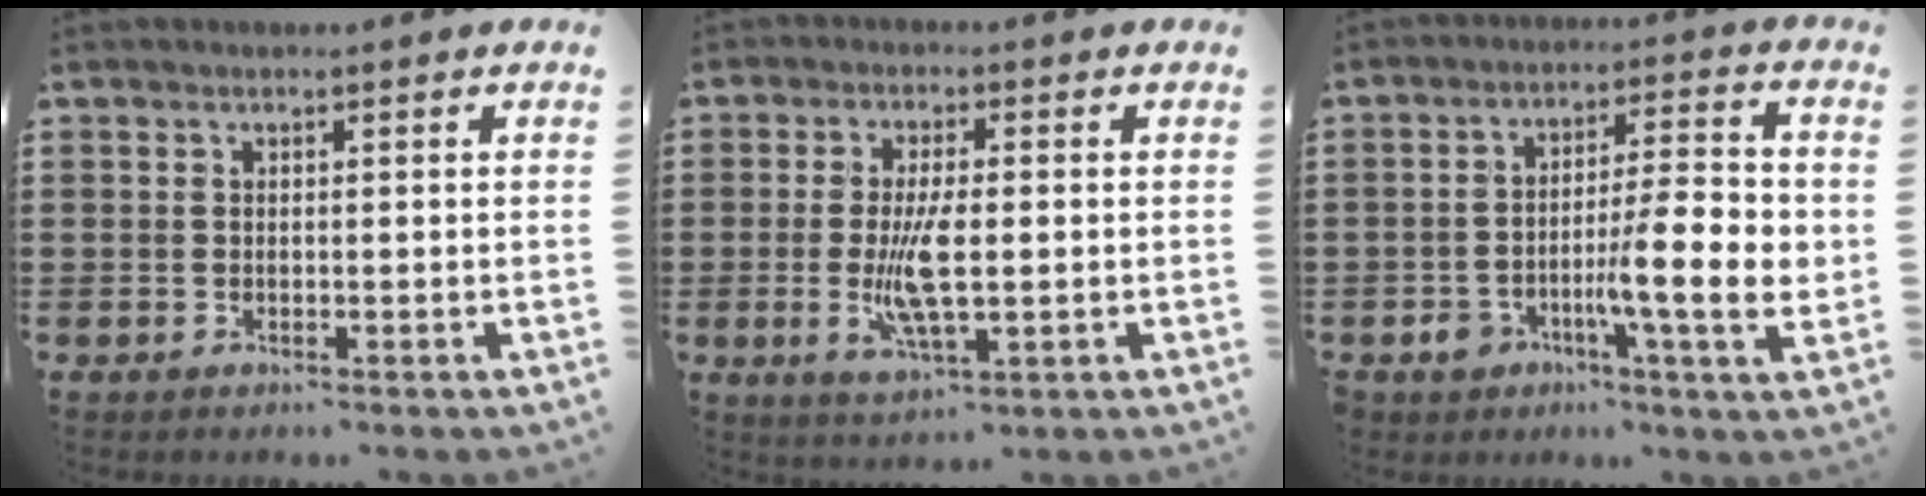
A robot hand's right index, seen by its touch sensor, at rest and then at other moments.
{"total": 7.8, "force": [-0.6, 2.4, 7.4], "torque": [-0.157, -0.010, -0.015]}
{"total": 10.8, "force": [-2.6, 3.4, 9.9], "torque": [-0.159, 0.001, -0.045]}